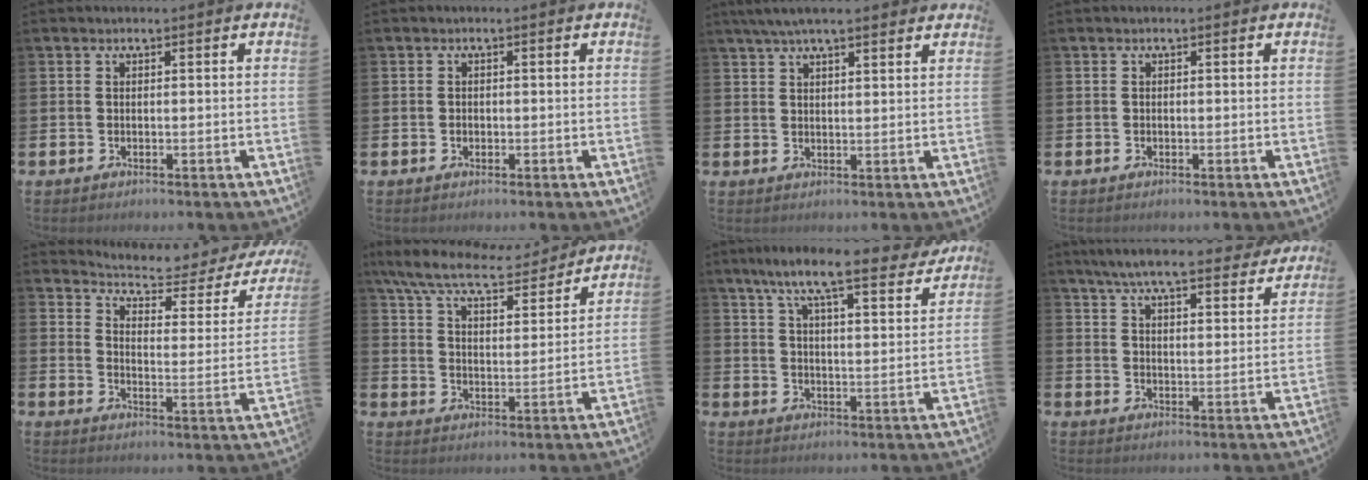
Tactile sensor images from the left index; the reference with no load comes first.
{"total": 0.6, "force": [-0.1, 0.6, 0.2], "torque": [-0.004, 0.006, -0.005]}
{"total": 4.9, "force": [4.1, 0.9, 2.5], "torque": [-0.051, -0.004, 0.074]}
{"total": 0.0}
{"total": 5.2, "force": [4.8, 1.0, 1.8], "torque": [-0.052, -0.042, 0.072]}
{"total": 9.0, "force": [8.1, 1.6, 3.7], "torque": [-0.108, -0.045, 0.140]}
{"total": 9.7, "force": [8.5, 1.1, 4.7], "torque": [-0.103, -0.047, 0.143]}
{"total": 7.4, "force": [6.8, 0.9, 2.8], "torque": [-0.063, -0.041, 0.117]}